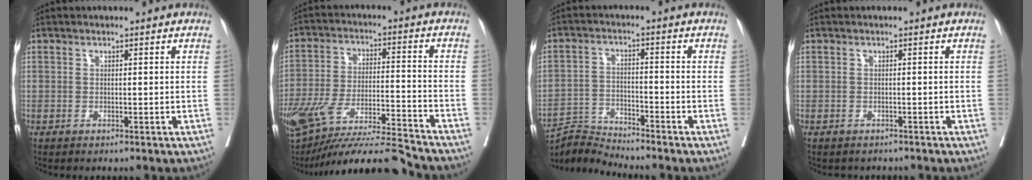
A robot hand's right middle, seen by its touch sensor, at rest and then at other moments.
{"total": 19.6, "force": [-17.4, 0.2, 8.9], "torque": [-0.186, -0.016, -0.292]}
{"total": 6.0, "force": [-5.6, -1.8, -1.4], "torque": [0.012, -0.005, -0.105]}
{"total": 1.9, "force": [-1.7, 0.8, 0.2], "torque": [-0.010, -0.001, -0.021]}